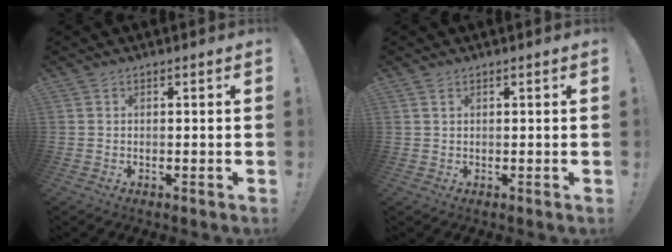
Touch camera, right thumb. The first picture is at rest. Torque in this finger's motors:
{"motor_torque": [-0.09, -0.03, -0.14, 0.04, -0.02]}